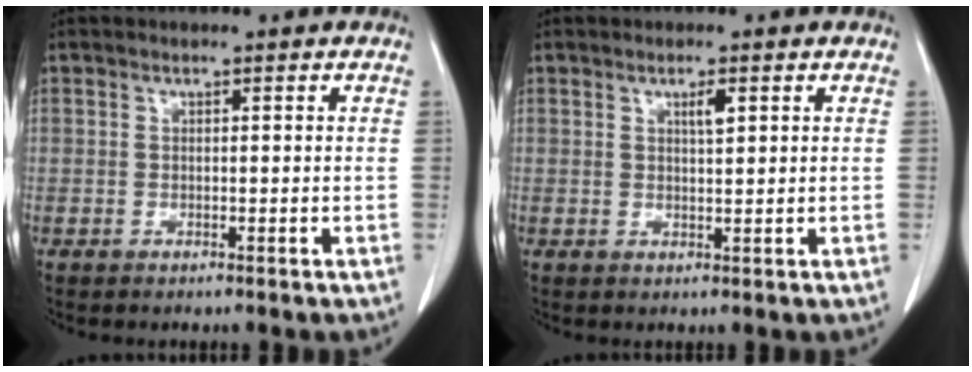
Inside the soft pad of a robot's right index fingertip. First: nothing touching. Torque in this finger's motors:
{"motor_torque": [0.18, 0.11, 0.03, 0.02]}